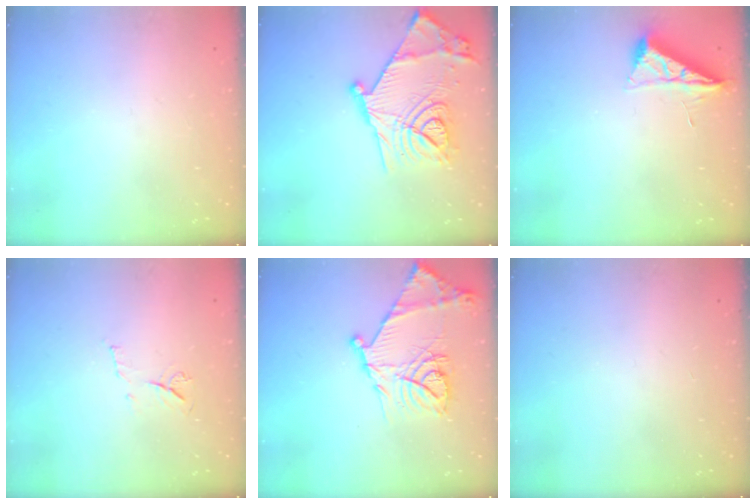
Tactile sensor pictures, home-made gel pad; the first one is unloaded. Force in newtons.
{"total": 22.3, "press": 22.3, "slide": 1.1}
{"total": 6.8, "press": 6.8, "slide": 0.9}
{"total": 6.5, "press": 6.5, "slide": 0.8}
{"total": 18.7, "press": 18.6, "slide": 1.4}
{"total": 0.0}